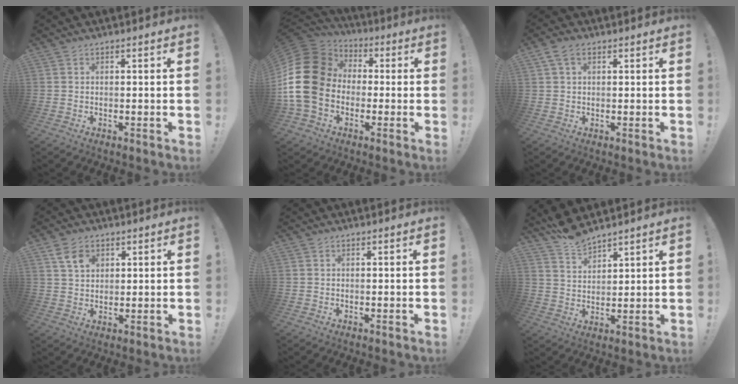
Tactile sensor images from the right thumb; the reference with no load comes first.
{"total": 20.7, "force": [-0.4, 16.2, 12.8], "torque": [-0.251, 0.020, 0.011]}
{"total": 4.0, "force": [1.7, 2.4, 2.7], "torque": [-0.053, 0.006, 0.034]}
{"total": 6.3, "force": [3.0, 4.2, 3.5], "torque": [-0.053, -0.006, 0.055]}
{"total": 0.0}
{"total": 6.8, "force": [6.5, 1.4, 1.5], "torque": [-0.040, -0.039, 0.123]}